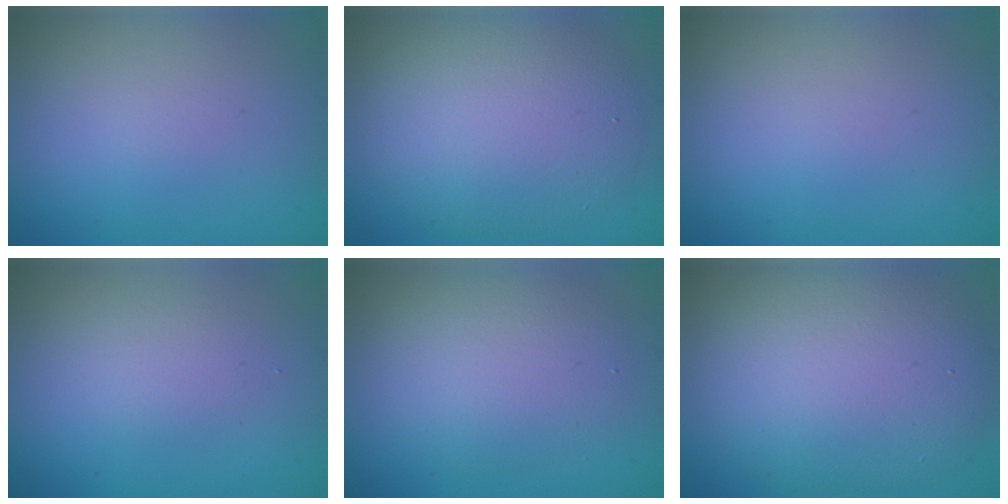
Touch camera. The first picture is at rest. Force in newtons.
{"total": 7.3, "press": 7.3, "slide": 0.5}
{"total": 0.0}
{"total": 1.6, "press": 1.6, "slide": 0.1}
{"total": 4.3, "press": 4.3, "slide": 0.1}
{"total": 9.5, "press": 9.5, "slide": 0.5}